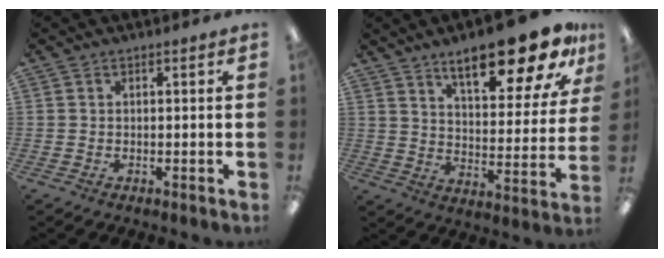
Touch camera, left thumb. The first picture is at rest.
{"total": 20.3, "force": [14.0, 6.5, 13.2], "torque": [-0.186, -0.086, 0.227]}